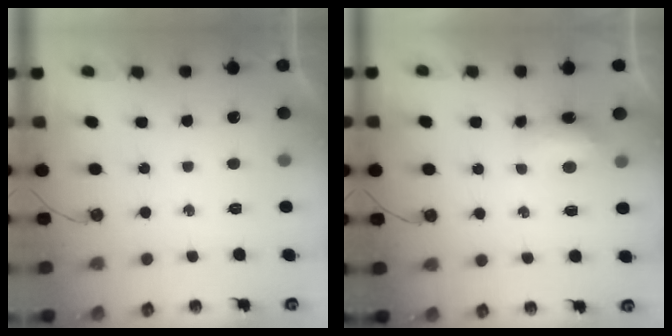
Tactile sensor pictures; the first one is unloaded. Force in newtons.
{"total": 6.0, "press": 5.9, "slide": 0.7}